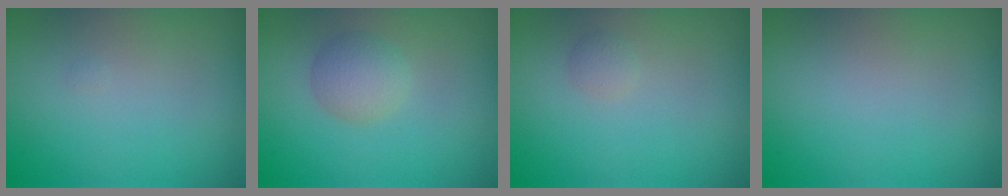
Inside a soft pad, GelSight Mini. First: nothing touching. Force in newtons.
{"total": 2.5, "press": 2.4, "slide": 0.2}
{"total": 0.7, "press": 0.7, "slide": 0.0}
{"total": 0.0}